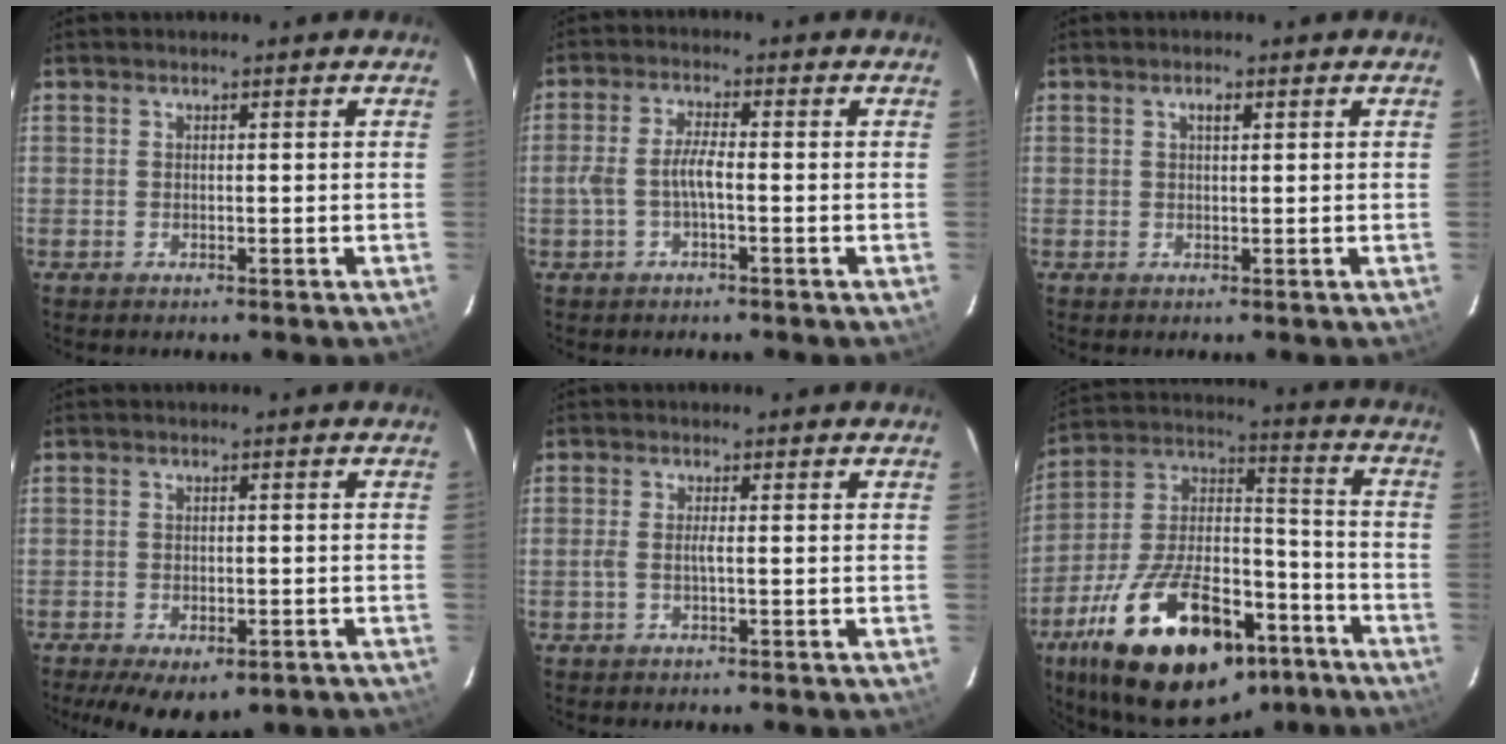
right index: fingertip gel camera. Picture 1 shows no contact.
{"total": 4.0, "force": [-1.3, 0.7, 3.7], "torque": [-0.084, 0.008, -0.024]}
{"total": 1.3, "force": [0.6, 0.5, 1.0], "torque": [-0.017, 0.005, 0.010]}
{"total": 10.6, "force": [-6.8, 4.9, 6.5], "torque": [-0.135, -0.028, -0.089]}
{"total": 1.4, "force": [-0.4, -0.3, 1.3], "torque": [-0.024, 0.000, -0.009]}
{"total": 29.9, "force": [-18.0, 13.6, 19.6], "torque": [-0.357, 0.014, -0.272]}